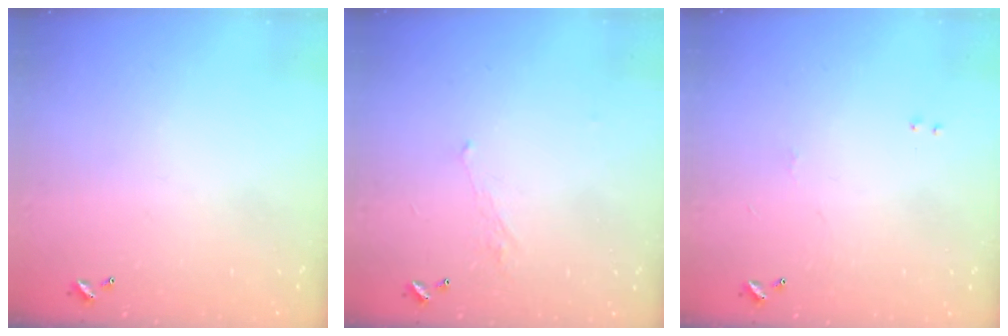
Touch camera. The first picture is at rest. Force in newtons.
{"total": 1.7, "press": 1.6, "slide": 0.6}
{"total": 1.8, "press": 1.8, "slide": 0.6}